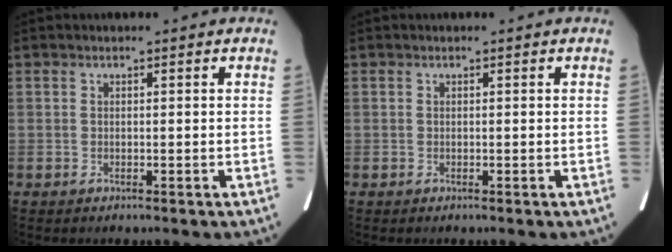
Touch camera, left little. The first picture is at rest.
{"total": 0.0}